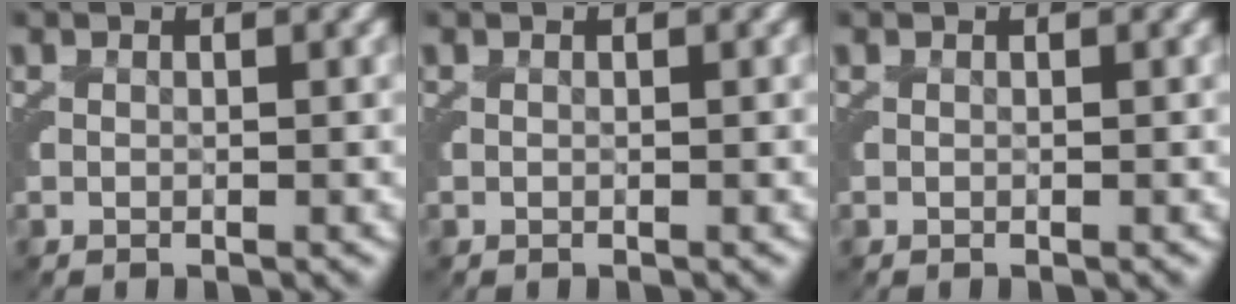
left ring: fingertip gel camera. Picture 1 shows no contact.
{"total": 0.0}
{"total": 0.0}